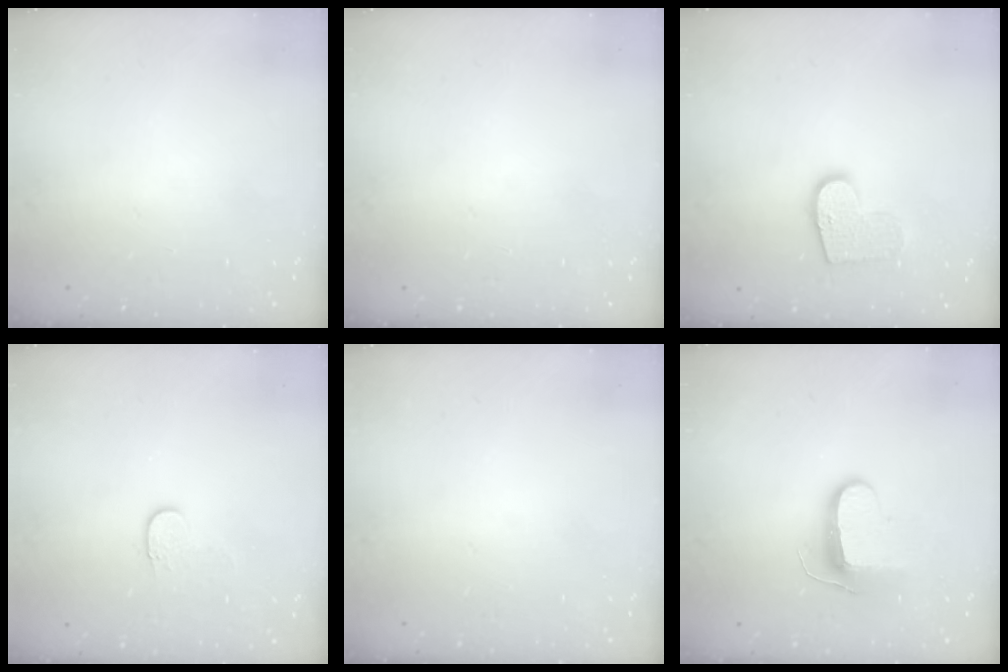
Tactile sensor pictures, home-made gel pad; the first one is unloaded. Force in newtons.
{"total": 0.0}
{"total": 10.3, "press": 10.3, "slide": 0.4}
{"total": 3.9, "press": 3.9, "slide": 0.5}
{"total": 0.0}
{"total": 10.5, "press": 10.4, "slide": 1.0}